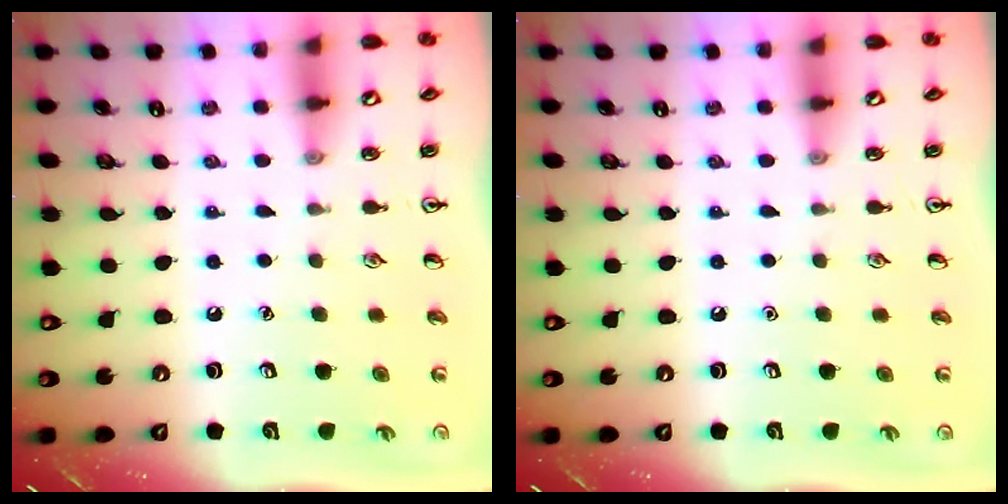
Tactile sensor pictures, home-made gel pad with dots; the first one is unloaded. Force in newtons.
{"total": 0.0}